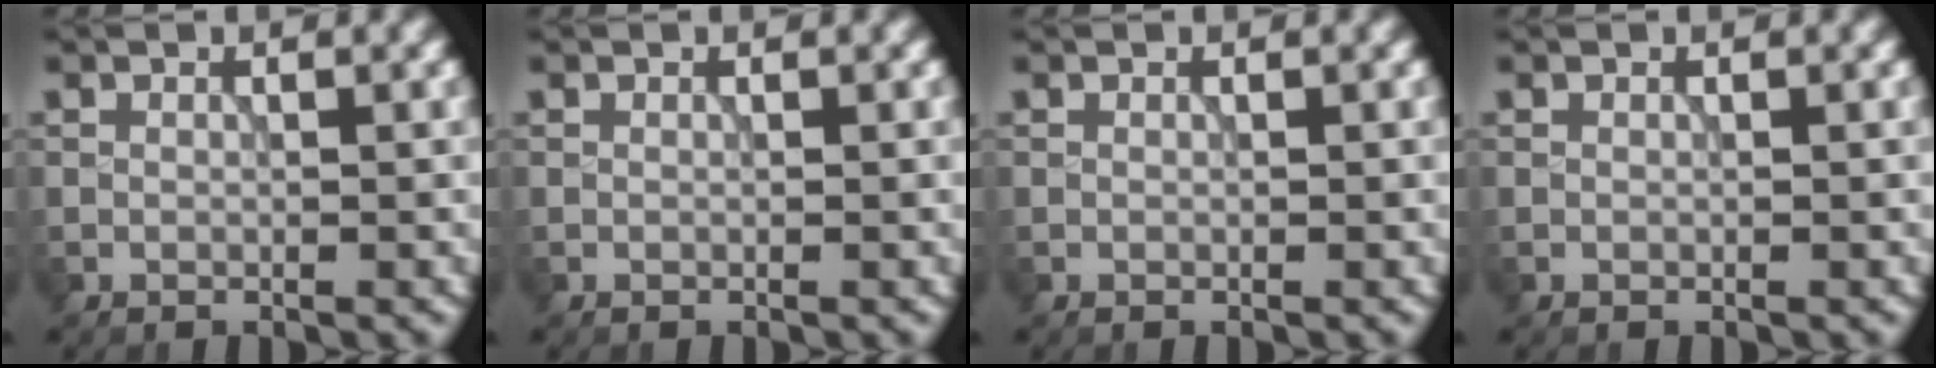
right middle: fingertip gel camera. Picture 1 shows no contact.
{"total": 0.0}
{"total": 0.0}
{"total": 0.0}